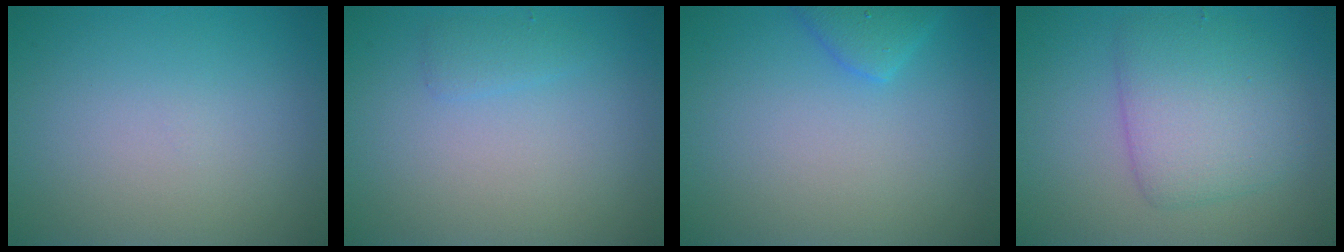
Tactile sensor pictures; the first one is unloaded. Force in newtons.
{"total": 1.0, "press": 1.0, "slide": 0.1}
{"total": 2.1, "press": 2.1, "slide": 0.1}
{"total": 4.8, "press": 4.8, "slide": 0.1}